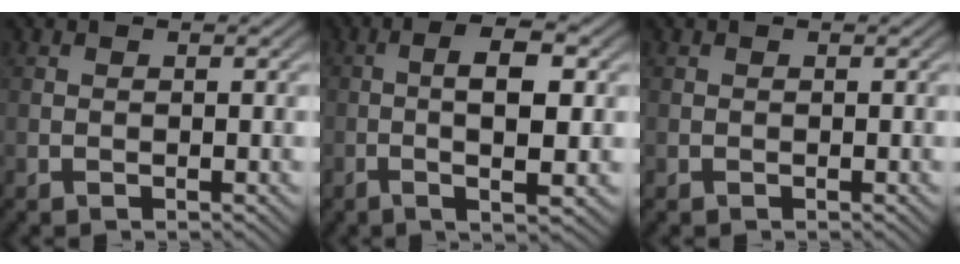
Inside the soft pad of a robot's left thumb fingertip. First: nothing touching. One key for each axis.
{"total": 7.1, "fx": -0.4, "fy": 1.6, "fz": 6.9, "tx": -0.119, "ty": 0.009, "tz": -0.010}
{"total": 0.0}